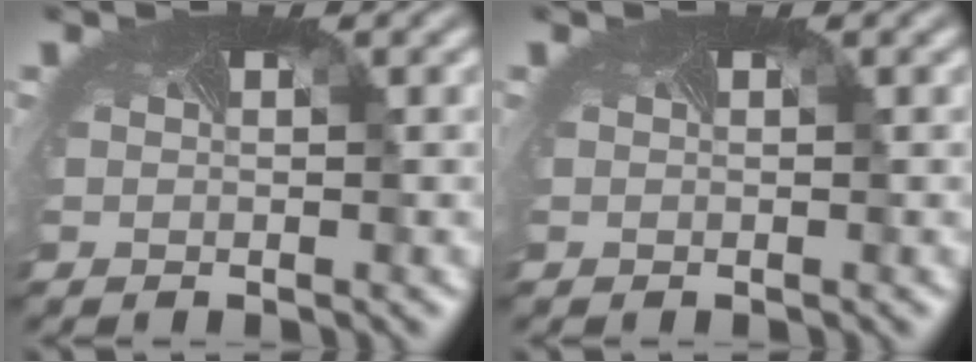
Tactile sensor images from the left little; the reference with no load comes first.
{"total": 0.0}